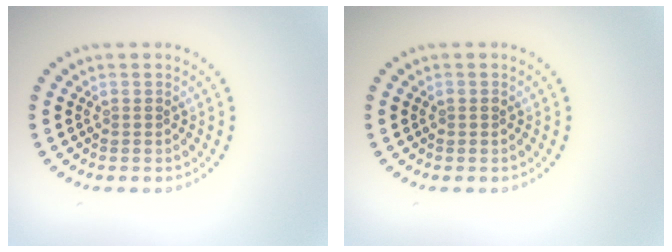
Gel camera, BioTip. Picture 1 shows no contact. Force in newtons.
{"total": 0.7, "press": 0.7, "slide": 0.1}